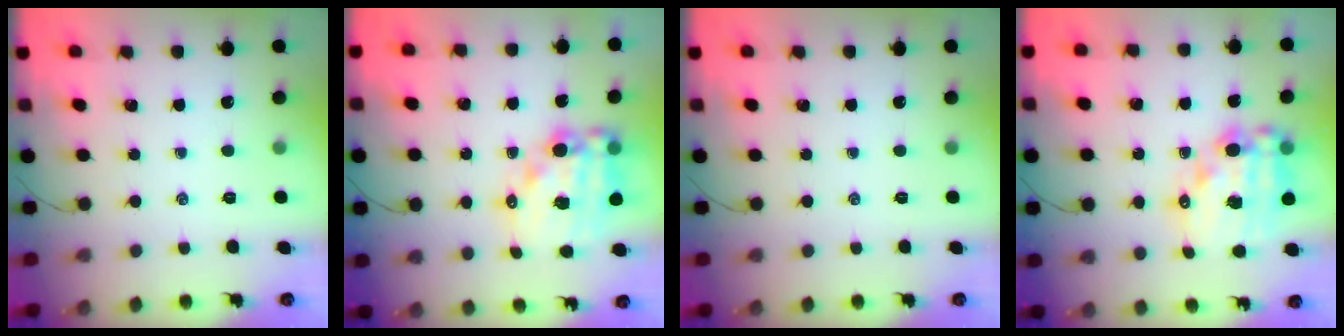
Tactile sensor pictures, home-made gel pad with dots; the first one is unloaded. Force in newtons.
{"total": 17.1, "press": 16.6, "slide": 4.1}
{"total": 0.0}
{"total": 17.5, "press": 17.2, "slide": 3.5}